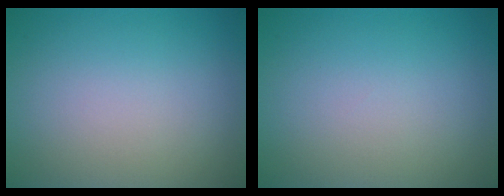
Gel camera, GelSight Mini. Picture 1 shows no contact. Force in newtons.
{"total": 0.0}